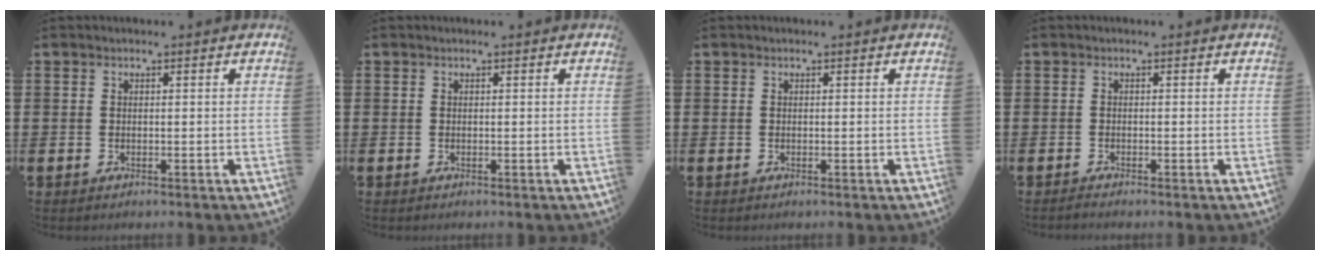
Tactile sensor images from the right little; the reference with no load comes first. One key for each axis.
{"total": 0.0}
{"total": 0.0}
{"total": 0.5, "fx": -0.5, "fy": 0.0, "fz": 0.2, "tx": -0.004, "ty": -0.002, "tz": -0.010}